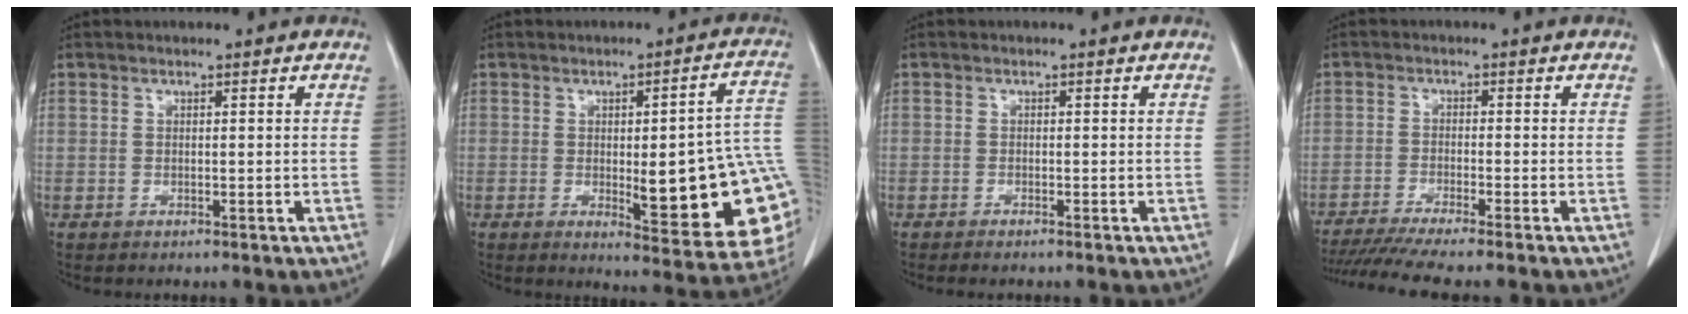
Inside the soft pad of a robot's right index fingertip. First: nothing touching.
{"total": 18.2, "force": [-1.9, 3.6, 17.8], "torque": [-0.148, 0.014, -0.004]}
{"total": 1.1, "force": [-1.0, 0.1, 0.5], "torque": [-0.009, -0.002, -0.013]}
{"total": 10.2, "force": [-8.8, -0.8, 5.0], "torque": [-0.065, -0.023, -0.141]}